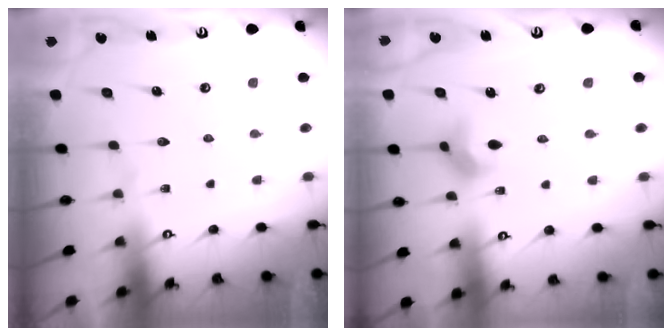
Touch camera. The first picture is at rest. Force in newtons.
{"total": 6.5, "press": 6.5, "slide": 0.5}